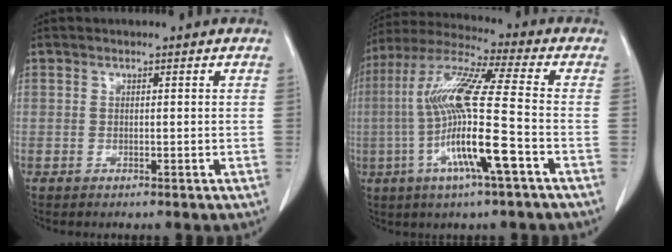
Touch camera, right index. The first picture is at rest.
{"total": 16.2, "force": [-3.8, -0.2, 15.7], "torque": [-0.321, -0.008, -0.081]}